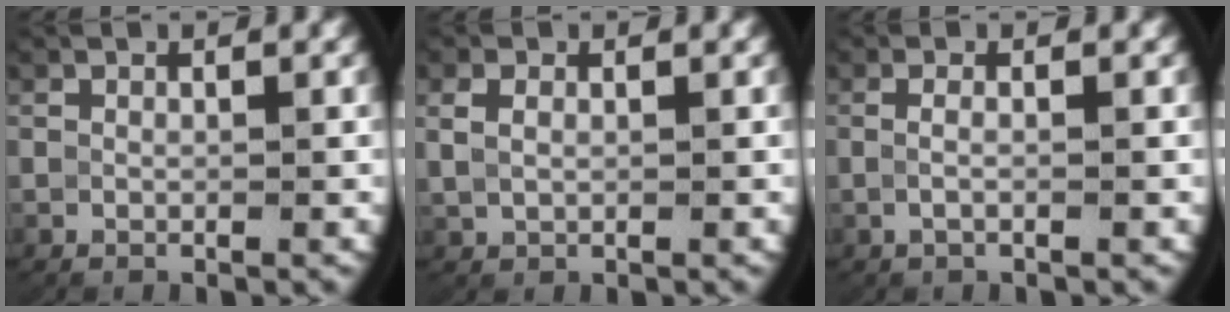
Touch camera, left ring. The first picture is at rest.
{"total": 1.8, "force": [0.7, 1.3, 1.1], "torque": [-0.028, -0.001, 0.018]}
{"total": 1.3, "force": [-0.4, 0.1, 1.2], "torque": [-0.034, -0.005, -0.006]}